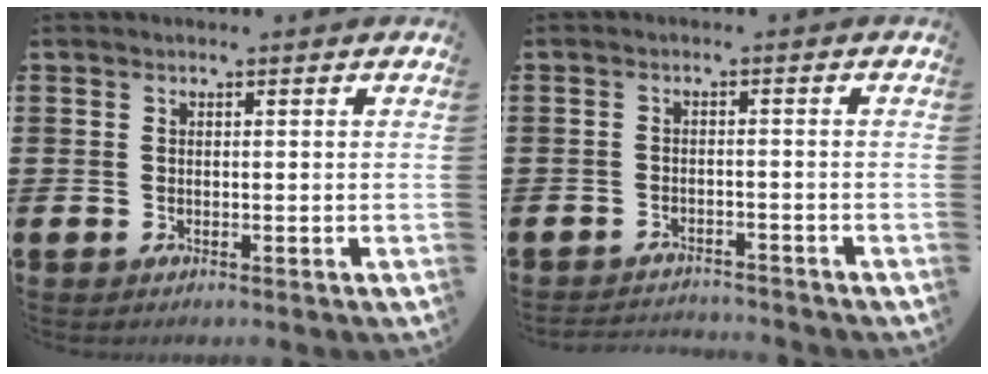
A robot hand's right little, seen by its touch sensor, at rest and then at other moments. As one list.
[{"total": 2.1, "force": [-2.1, 0.0, -0.2], "torque": [-0.004, 0.002, -0.046]}]